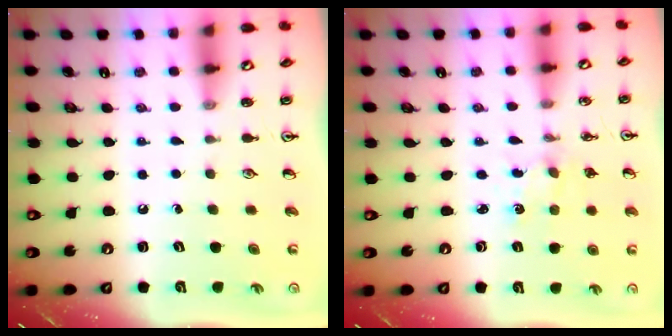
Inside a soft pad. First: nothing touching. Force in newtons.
{"total": 1.2, "press": 1.2, "slide": 0.2}